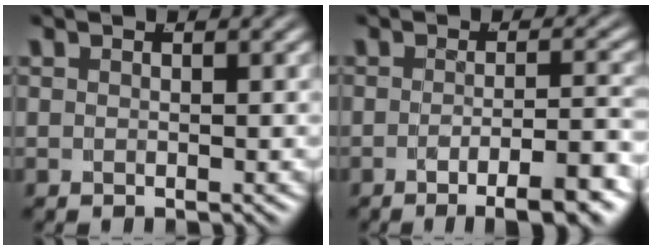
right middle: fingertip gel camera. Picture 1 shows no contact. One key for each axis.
{"total": 6.6, "fx": -4.8, "fy": 1.0, "fz": 4.4, "tx": -0.052, "ty": -0.005, "tz": -0.075}